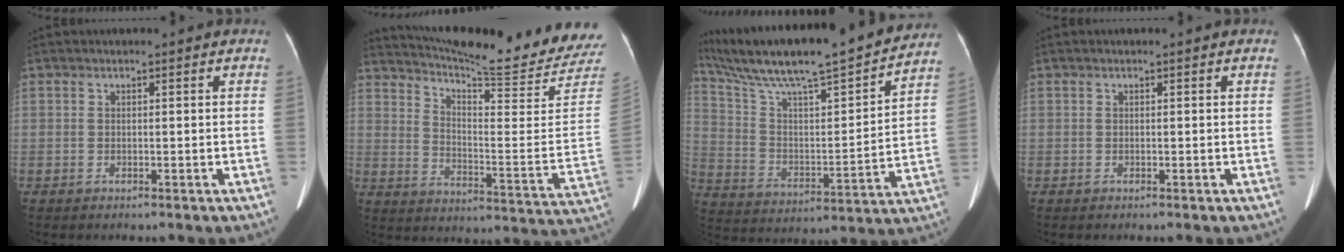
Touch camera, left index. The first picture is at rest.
{"total": 22.9, "force": [21.8, -0.5, 6.9], "torque": [-0.118, -0.124, 0.278]}
{"total": 25.6, "force": [22.0, 2.3, 12.9], "torque": [-0.231, 0.003, 0.342]}
{"total": 0.0}